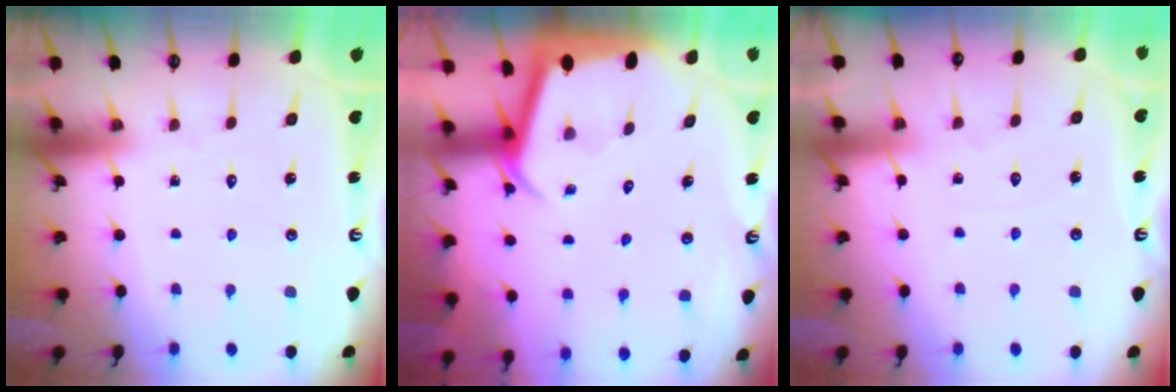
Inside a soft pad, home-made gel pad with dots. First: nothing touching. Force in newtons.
{"total": 2.8, "press": 2.8, "slide": 0.3}
{"total": 2.9, "press": 2.8, "slide": 0.4}